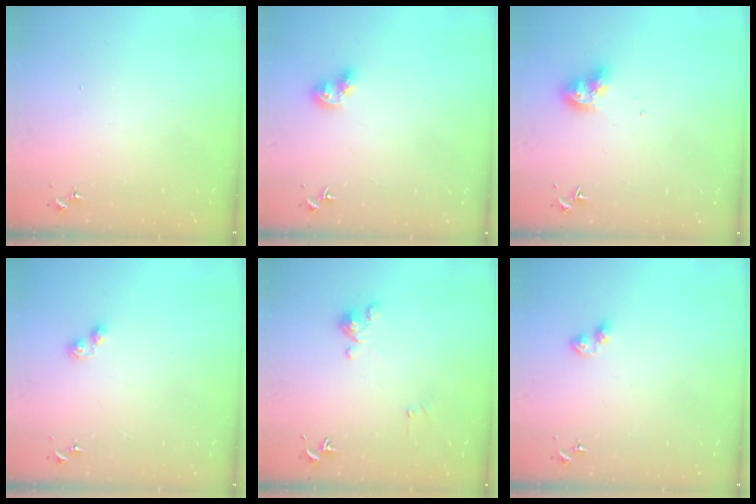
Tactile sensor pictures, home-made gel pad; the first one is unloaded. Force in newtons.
{"total": 8.3, "press": 8.3, "slide": 1.0}
{"total": 8.5, "press": 8.5, "slide": 0.7}
{"total": 3.9, "press": 3.8, "slide": 0.6}
{"total": 0.0}
{"total": 3.7, "press": 3.7, "slide": 0.4}